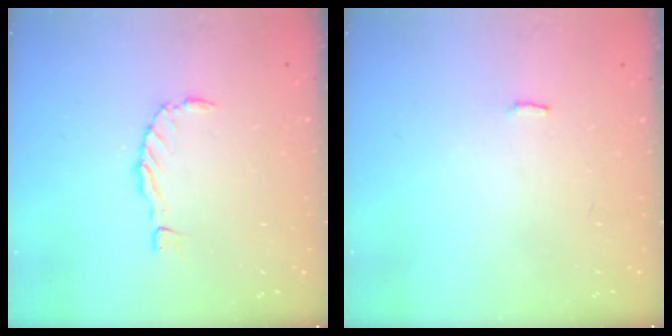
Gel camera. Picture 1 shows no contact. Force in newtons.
{"total": 3.1, "press": 3.1, "slide": 0.2}